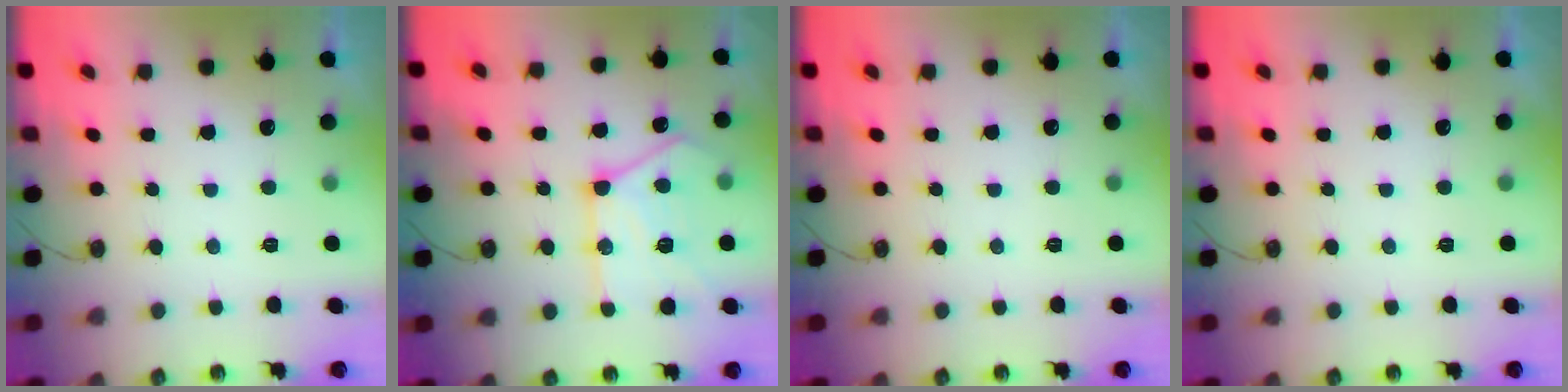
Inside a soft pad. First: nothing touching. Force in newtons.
{"total": 17.8, "press": 17.8, "slide": 1.6}
{"total": 0.0}
{"total": 0.0}